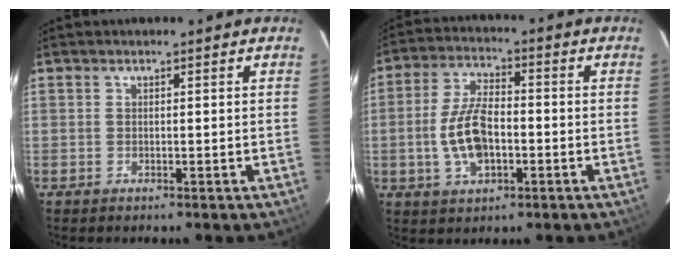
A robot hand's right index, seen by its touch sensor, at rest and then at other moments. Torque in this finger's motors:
{"motor_torque": [0.56, -0.28, 0.27, 0.12]}